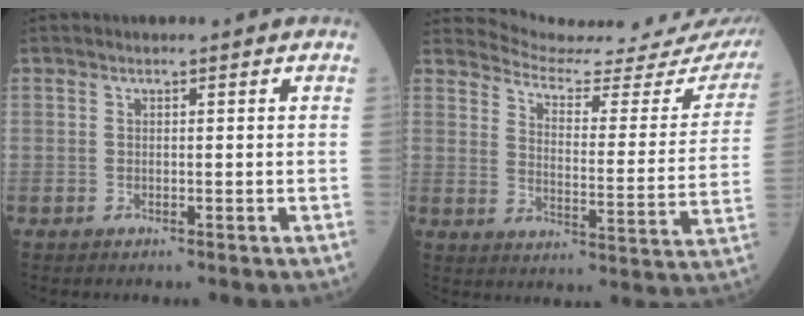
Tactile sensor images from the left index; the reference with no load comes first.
{"total": 20.3, "force": [19.8, 0.8, 4.4], "torque": [-0.063, -0.109, 0.239]}